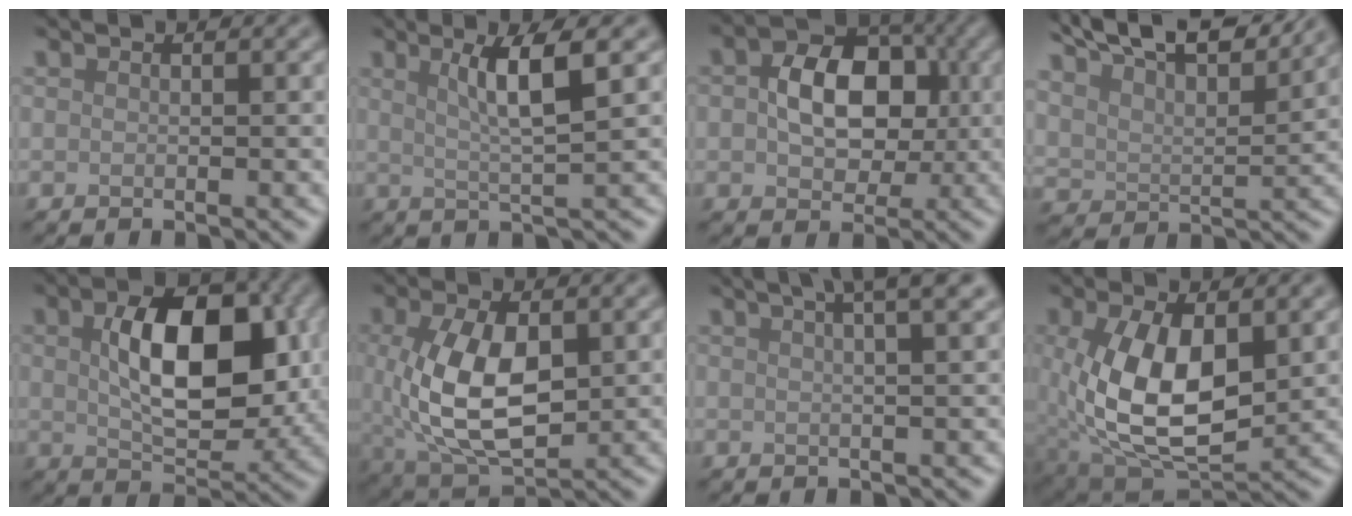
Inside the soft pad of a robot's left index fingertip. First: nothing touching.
{"total": 4.3, "force": [1.5, 0.6, 3.9], "torque": [-0.062, 0.001, 0.027]}
{"total": 6.9, "force": [0.6, 4.9, 4.8], "torque": [-0.076, 0.007, 0.000]}
{"total": 11.2, "force": [9.3, 3.4, 5.4], "torque": [-0.104, 0.014, 0.117]}
{"total": 9.3, "force": [1.3, 5.1, 7.7], "torque": [-0.126, 0.000, 0.026]}
{"total": 8.4, "force": [0.4, 4.6, 7.1], "torque": [-0.149, -0.009, 0.015]}
{"total": 8.2, "force": [4.9, 3.0, 5.9], "torque": [-0.035, 0.054, 0.031]}
{"total": 9.5, "force": [0.6, 5.3, 7.8], "torque": [-0.169, -0.016, 0.023]}